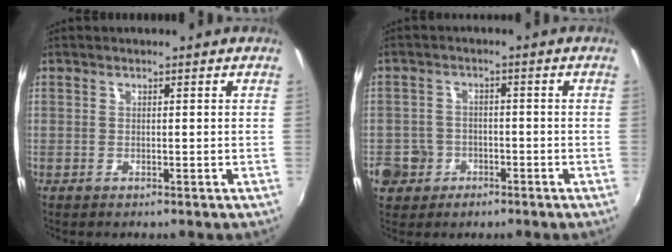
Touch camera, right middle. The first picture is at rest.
{"total": 7.3, "force": [-2.7, 6.5, 1.8], "torque": [-0.070, 0.016, -0.039]}